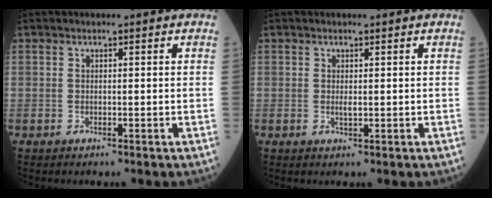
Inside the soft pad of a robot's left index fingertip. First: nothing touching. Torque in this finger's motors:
{"motor_torque": [0.40, -0.25, 0.03, 0.00]}